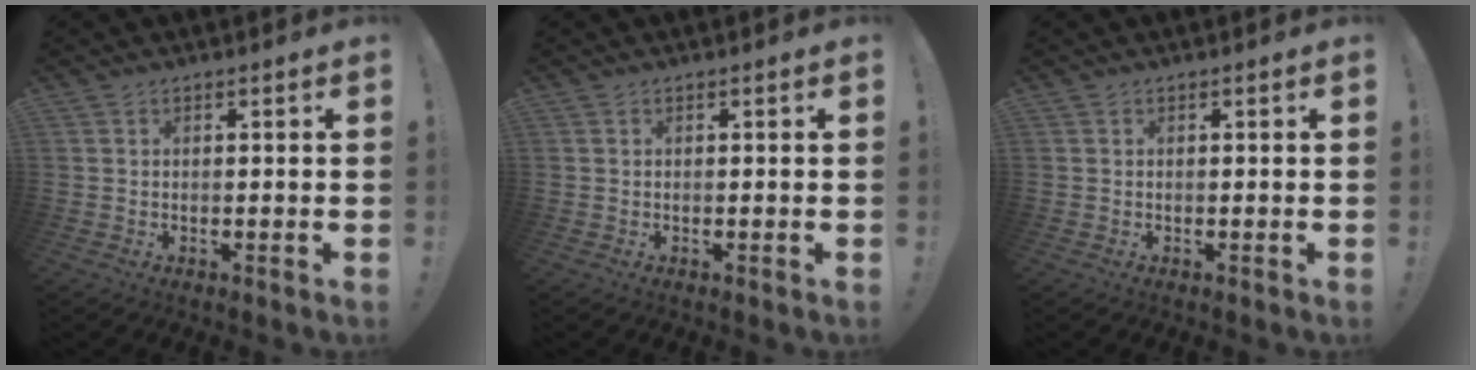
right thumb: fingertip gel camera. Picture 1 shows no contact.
{"total": 0.0}
{"total": 0.0}